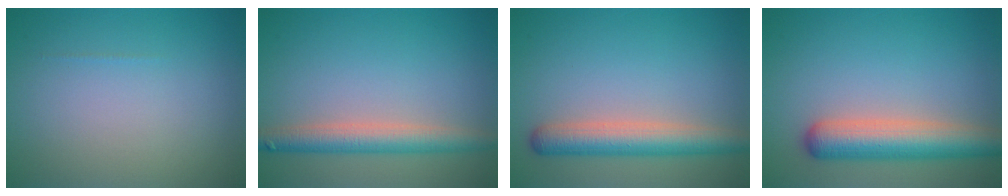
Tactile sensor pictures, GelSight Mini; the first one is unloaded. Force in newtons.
{"total": 3.8, "press": 3.8, "slide": 0.2}
{"total": 4.7, "press": 4.7, "slide": 0.2}
{"total": 5.9, "press": 5.9, "slide": 0.3}